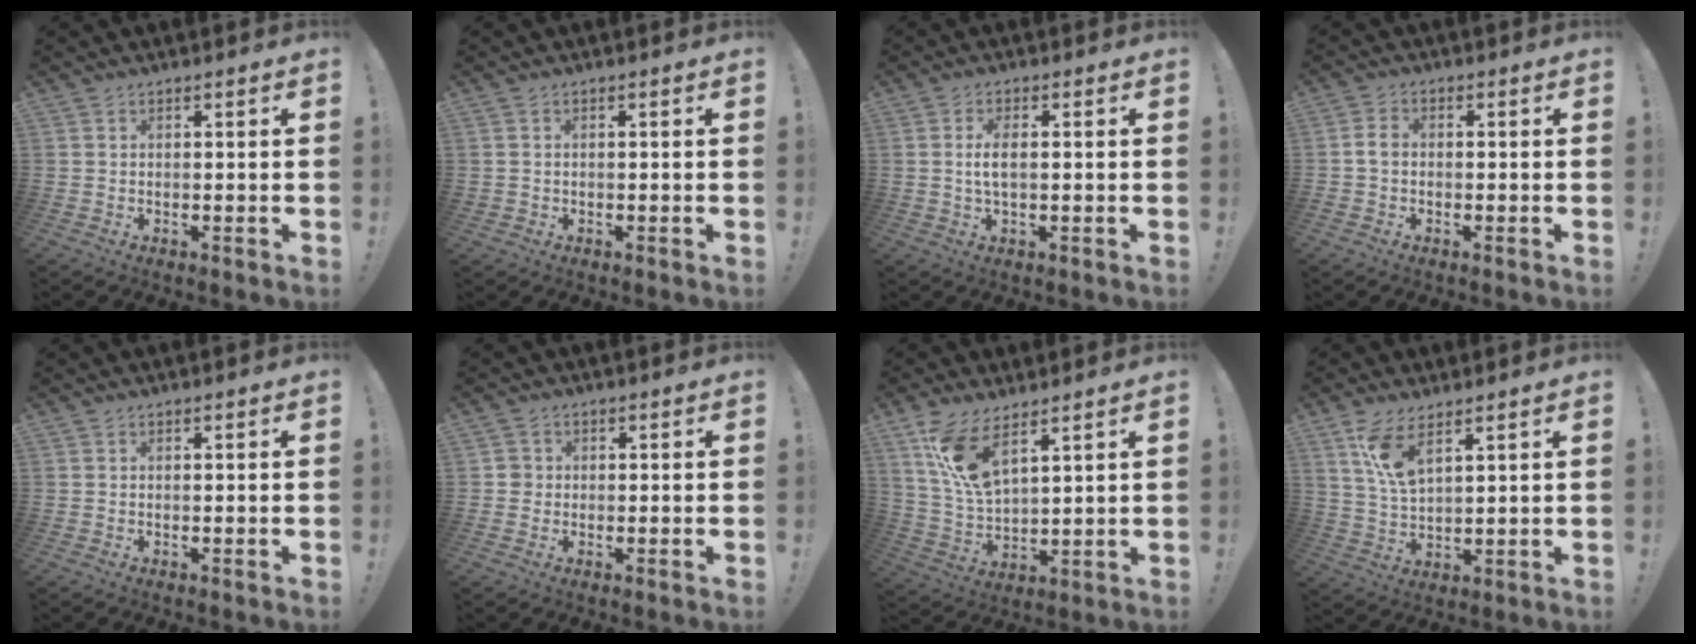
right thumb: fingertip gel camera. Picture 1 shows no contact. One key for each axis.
{"total": 0.9, "fx": -0.1, "fy": 0.8, "fz": 0.2, "tx": -0.012, "ty": 0.007, "tz": -0.001}
{"total": 4.4, "fx": 0.1, "fy": 1.7, "fz": 4.1, "tx": -0.081, "ty": 0.004, "tz": 0.000}
{"total": 2.9, "fx": -0.6, "fy": 2.2, "fz": 1.9, "tx": -0.040, "ty": 0.014, "tz": -0.009}
{"total": 0.0}
{"total": 2.4, "fx": -0.3, "fy": 2.4, "fz": 0.5, "tx": -0.009, "ty": 0.008, "tz": -0.004}
{"total": 11.9, "fx": 7.8, "fy": 4.0, "fz": 8.1, "tx": -0.159, "ty": -0.043, "tz": 0.144}
{"total": 9.3, "fx": 5.9, "fy": 3.2, "fz": 6.5, "tx": -0.121, "ty": -0.028, "tz": 0.105}